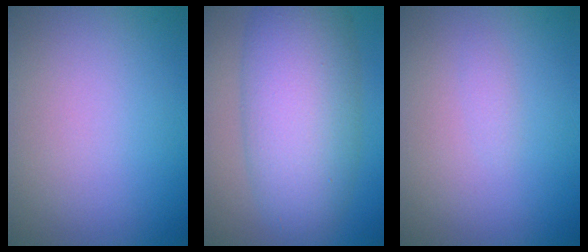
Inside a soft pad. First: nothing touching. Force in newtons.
{"total": 9.9, "press": 9.9, "slide": 0.1}
{"total": 0.6, "press": 0.6, "slide": 0.0}